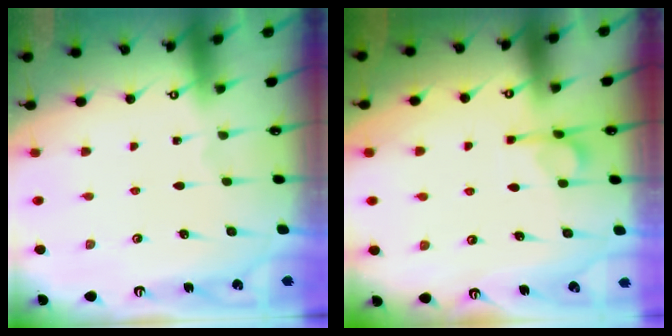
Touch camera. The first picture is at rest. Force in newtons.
{"total": 5.6, "press": 5.6, "slide": 0.8}